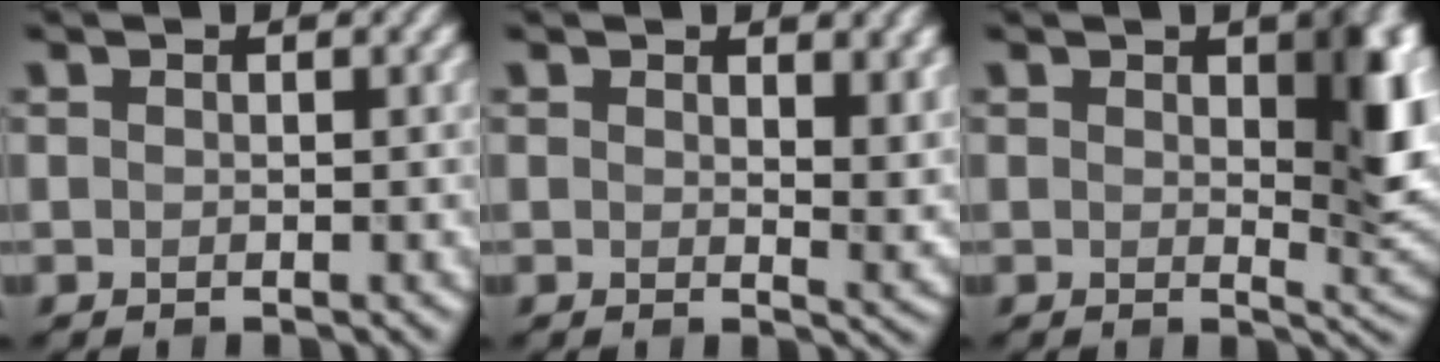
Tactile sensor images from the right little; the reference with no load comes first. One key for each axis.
{"total": 4.5, "fx": 2.1, "fy": 2.0, "fz": 3.4, "tx": -0.045, "ty": -0.014, "tz": 0.040}
{"total": 7.5, "fx": 1.5, "fy": 3.0, "fz": 6.7, "tx": -0.077, "ty": -0.010, "tz": 0.033}